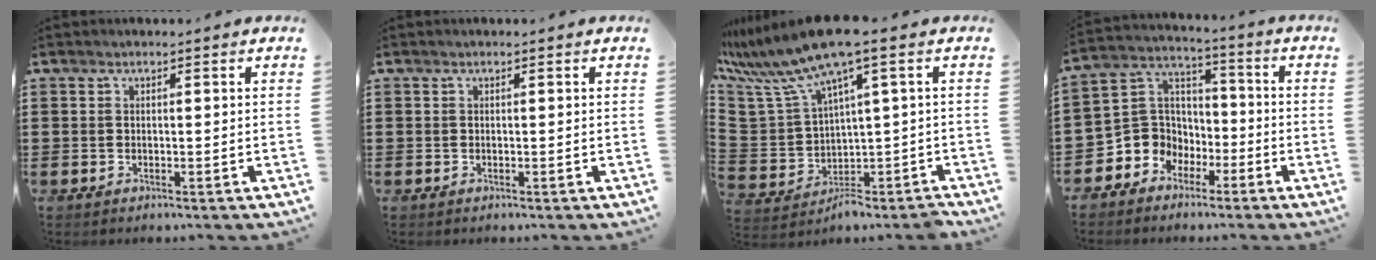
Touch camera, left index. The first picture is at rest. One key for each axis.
{"total": 0.0}
{"total": 8.4, "fx": 4.1, "fy": 1.8, "fz": 7.1, "tx": -0.165, "ty": -0.040, "tz": 0.064}
{"total": 7.1, "fx": -2.8, "fy": 6.5, "fz": 0.6, "tx": -0.059, "ty": -0.001, "tz": -0.059}